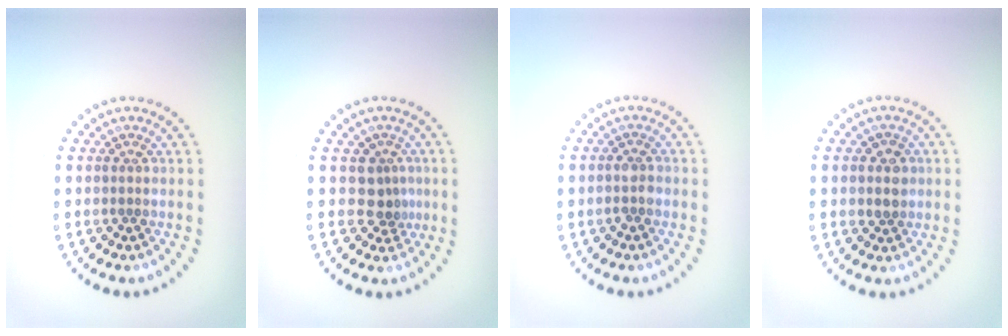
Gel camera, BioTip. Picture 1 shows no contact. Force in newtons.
{"total": 2.5, "press": 1.8, "slide": 1.6}
{"total": 1.4, "press": 1.2, "slide": 0.7}
{"total": 1.9, "press": 1.8, "slide": 0.6}